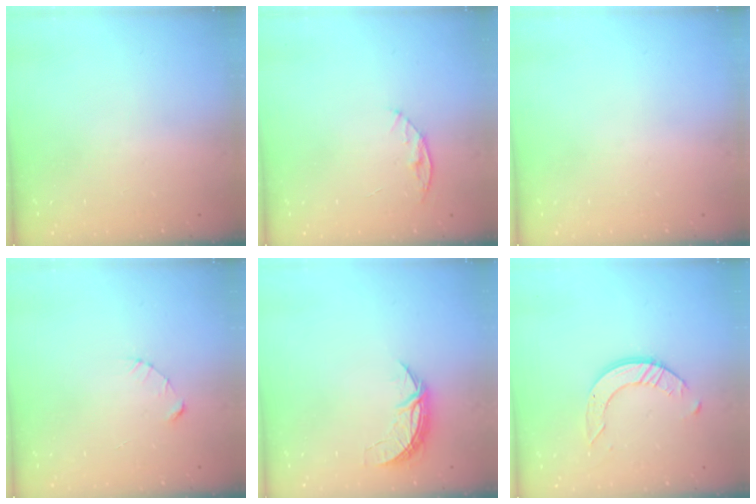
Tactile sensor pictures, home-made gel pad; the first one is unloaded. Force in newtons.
{"total": 5.1, "press": 5.1, "slide": 0.5}
{"total": 0.0}
{"total": 2.3, "press": 2.3, "slide": 0.3}
{"total": 6.5, "press": 6.5, "slide": 0.4}
{"total": 6.5, "press": 6.5, "slide": 0.6}